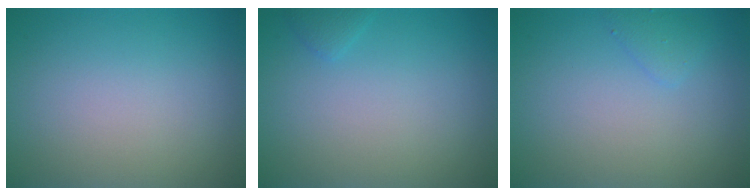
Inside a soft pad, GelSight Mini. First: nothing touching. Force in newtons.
{"total": 0.7, "press": 0.7, "slide": 0.1}
{"total": 1.1, "press": 1.1, "slide": 0.0}